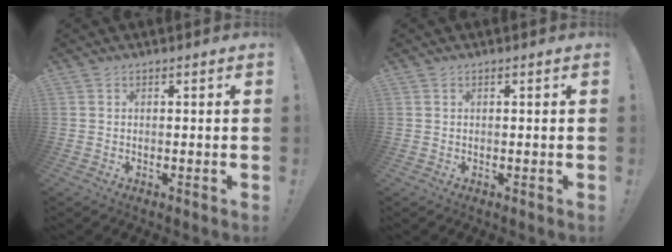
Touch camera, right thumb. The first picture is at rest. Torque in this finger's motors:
{"motor_torque": [-0.15, 0.00, 0.04, -0.05, 0.01]}